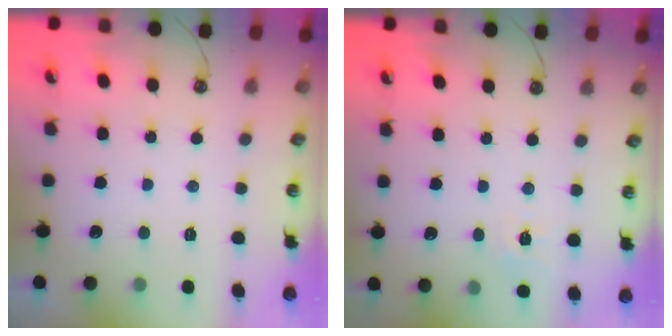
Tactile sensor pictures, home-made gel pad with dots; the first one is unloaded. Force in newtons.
{"total": 5.1, "press": 5.1, "slide": 0.6}